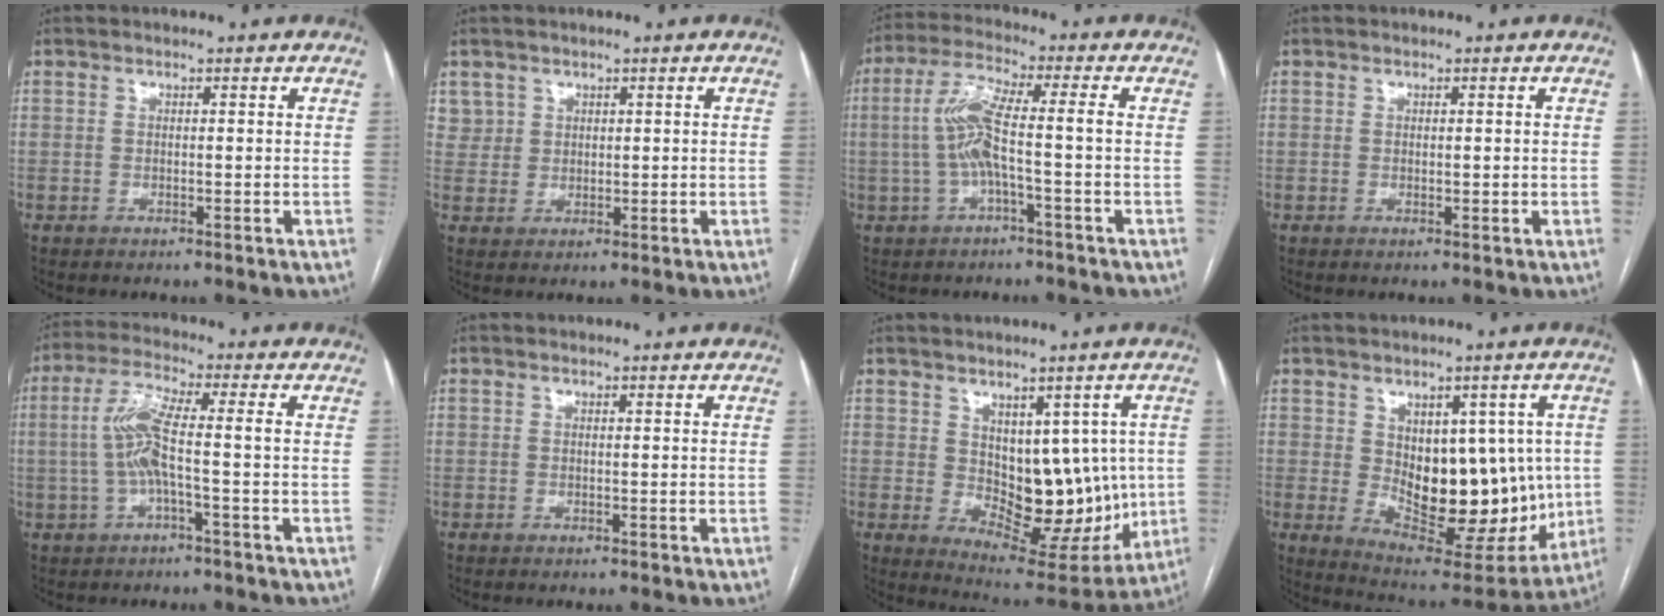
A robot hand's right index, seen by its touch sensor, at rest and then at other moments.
{"total": 3.1, "force": [1.8, 2.5, -0.3], "torque": [0.022, 0.007, 0.031]}
{"total": 7.3, "force": [-0.8, 0.6, 7.3], "torque": [-0.159, 0.025, -0.016]}
{"total": 0.6, "force": [0.2, 0.4, 0.4], "torque": [-0.007, -0.001, 0.007]}
{"total": 6.8, "force": [-0.4, 0.7, 6.7], "torque": [-0.149, 0.021, -0.010]}
{"total": 0.0}
{"total": 12.9, "force": [0.6, 7.4, 10.6], "torque": [-0.126, 0.002, 0.039]}
{"total": 17.4, "force": [0.0, 9.0, 14.9], "torque": [-0.212, -0.004, 0.031]}